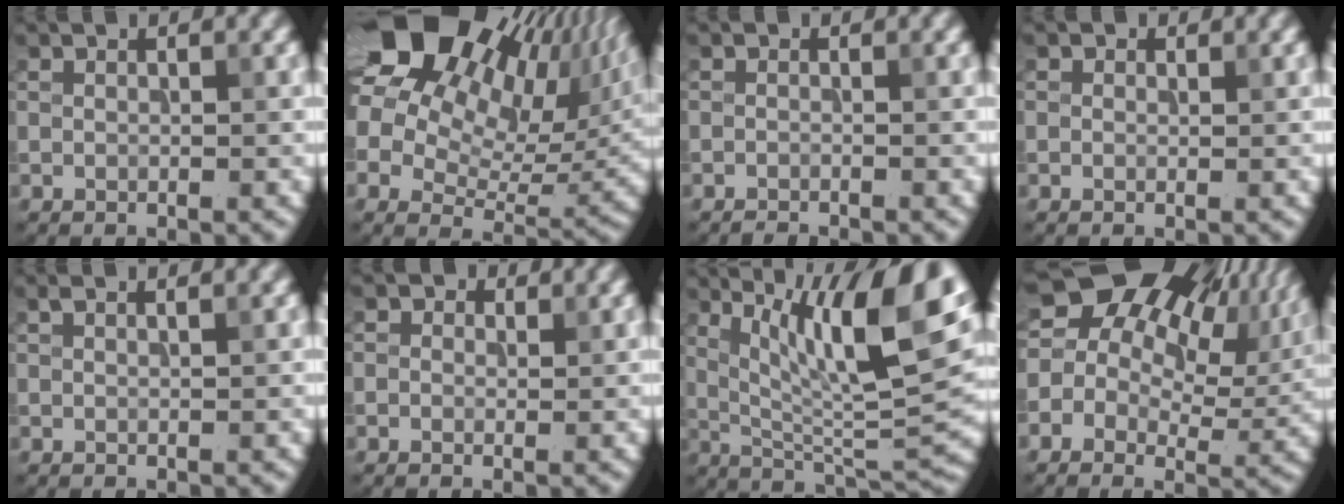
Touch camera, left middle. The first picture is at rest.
{"total": 20.6, "force": [10.2, 12.5, 12.7], "torque": [-0.236, 0.058, 0.178]}
{"total": 1.1, "force": [-1.1, 0.1, 0.1], "torque": [0.001, -0.006, -0.022]}
{"total": 0.5, "force": [0.2, 0.4, 0.2], "torque": [-0.001, -0.005, -0.002]}
{"total": 1.4, "force": [1.0, 0.4, 0.9], "torque": [-0.010, 0.001, 0.008]}
{"total": 1.3, "force": [0.6, 1.0, 0.5], "torque": [-0.005, -0.003, -0.002]}
{"total": 12.6, "force": [5.0, 3.4, 11.0], "torque": [-0.171, 0.001, 0.086]}
{"total": 17.1, "force": [6.6, 11.6, 10.7], "torque": [-0.190, 0.043, 0.094]}